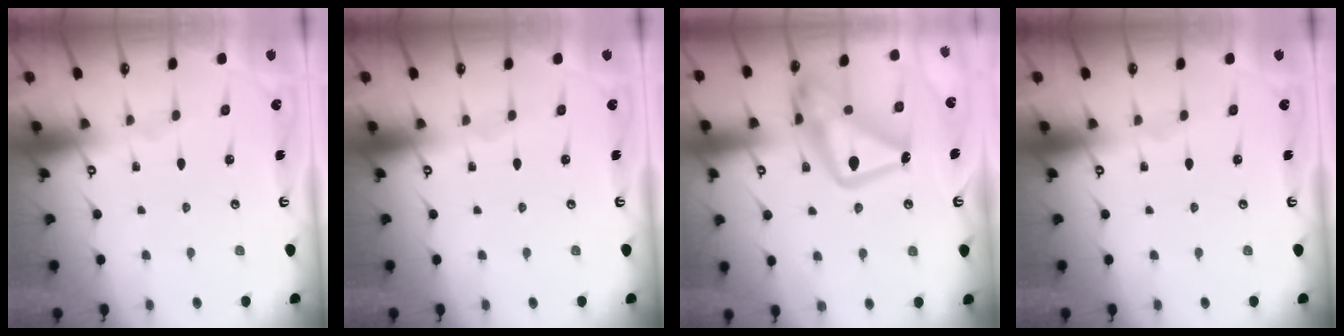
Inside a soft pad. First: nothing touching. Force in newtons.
{"total": 0.0}
{"total": 20.3, "press": 20.2, "slide": 1.8}
{"total": 0.0}